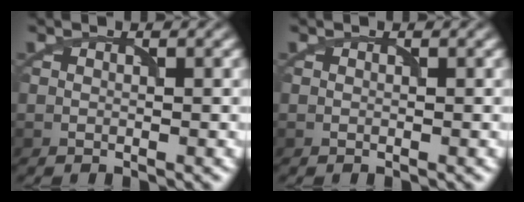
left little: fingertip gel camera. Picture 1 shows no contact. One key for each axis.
{"total": 0.0}